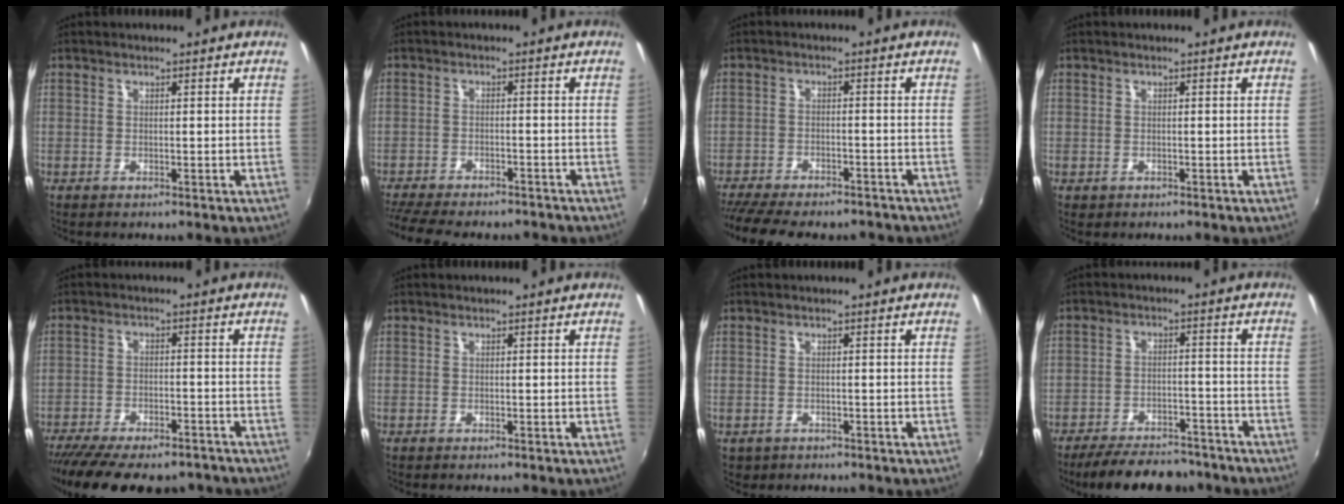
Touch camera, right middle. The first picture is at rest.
{"total": 13.1, "force": [-11.3, 3.2, 5.8], "torque": [-0.131, -0.031, -0.169]}
{"total": 14.6, "force": [-12.5, 3.8, 6.6], "torque": [-0.143, -0.033, -0.180]}
{"total": 0.0}
{"total": 17.5, "force": [-14.2, 5.6, 8.6], "torque": [-0.178, -0.038, -0.201]}
{"total": 0.0}
{"total": 1.9, "force": [-0.7, 1.6, 0.8], "torque": [-0.020, -0.004, -0.005]}
{"total": 13.7, "force": [-11.5, 4.6, 5.8], "torque": [-0.126, -0.001, -0.158]}